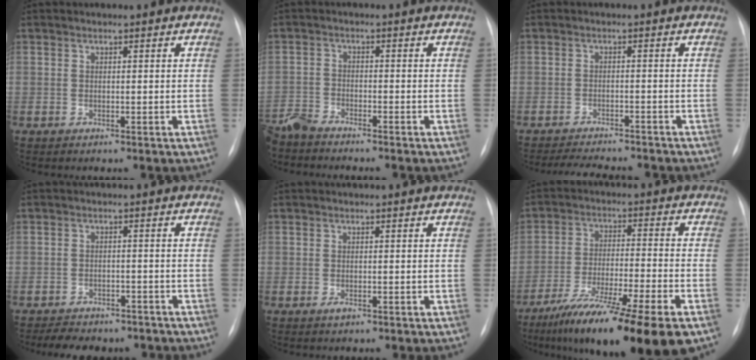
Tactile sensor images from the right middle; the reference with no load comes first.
{"total": 5.9, "force": [-5.7, 0.6, 1.7], "torque": [-0.028, -0.017, -0.103]}
{"total": 8.5, "force": [-7.9, 1.4, 2.9], "torque": [-0.043, -0.004, -0.111]}
{"total": 9.0, "force": [-7.7, 3.7, 2.9], "torque": [-0.048, 0.005, -0.098]}
{"total": 0.6, "force": [-0.2, 0.2, 0.5], "torque": [-0.009, 0.000, -0.004]}
{"total": 19.0, "force": [-13.0, 0.5, 13.8], "torque": [-0.193, -0.041, -0.216]}